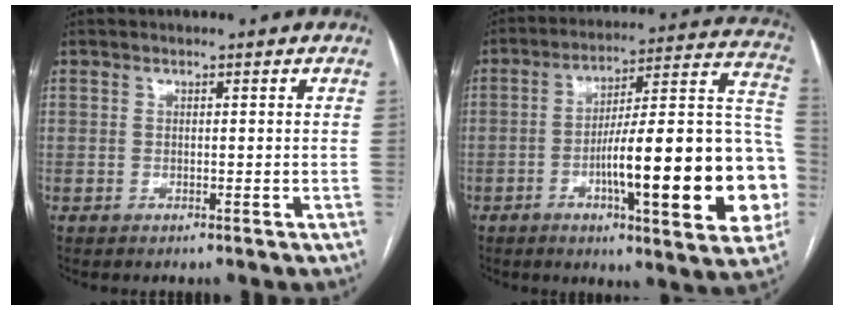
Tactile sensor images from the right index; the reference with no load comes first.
{"total": 25.1, "force": [-5.8, 3.8, 24.1], "torque": [-0.272, 0.021, -0.077]}